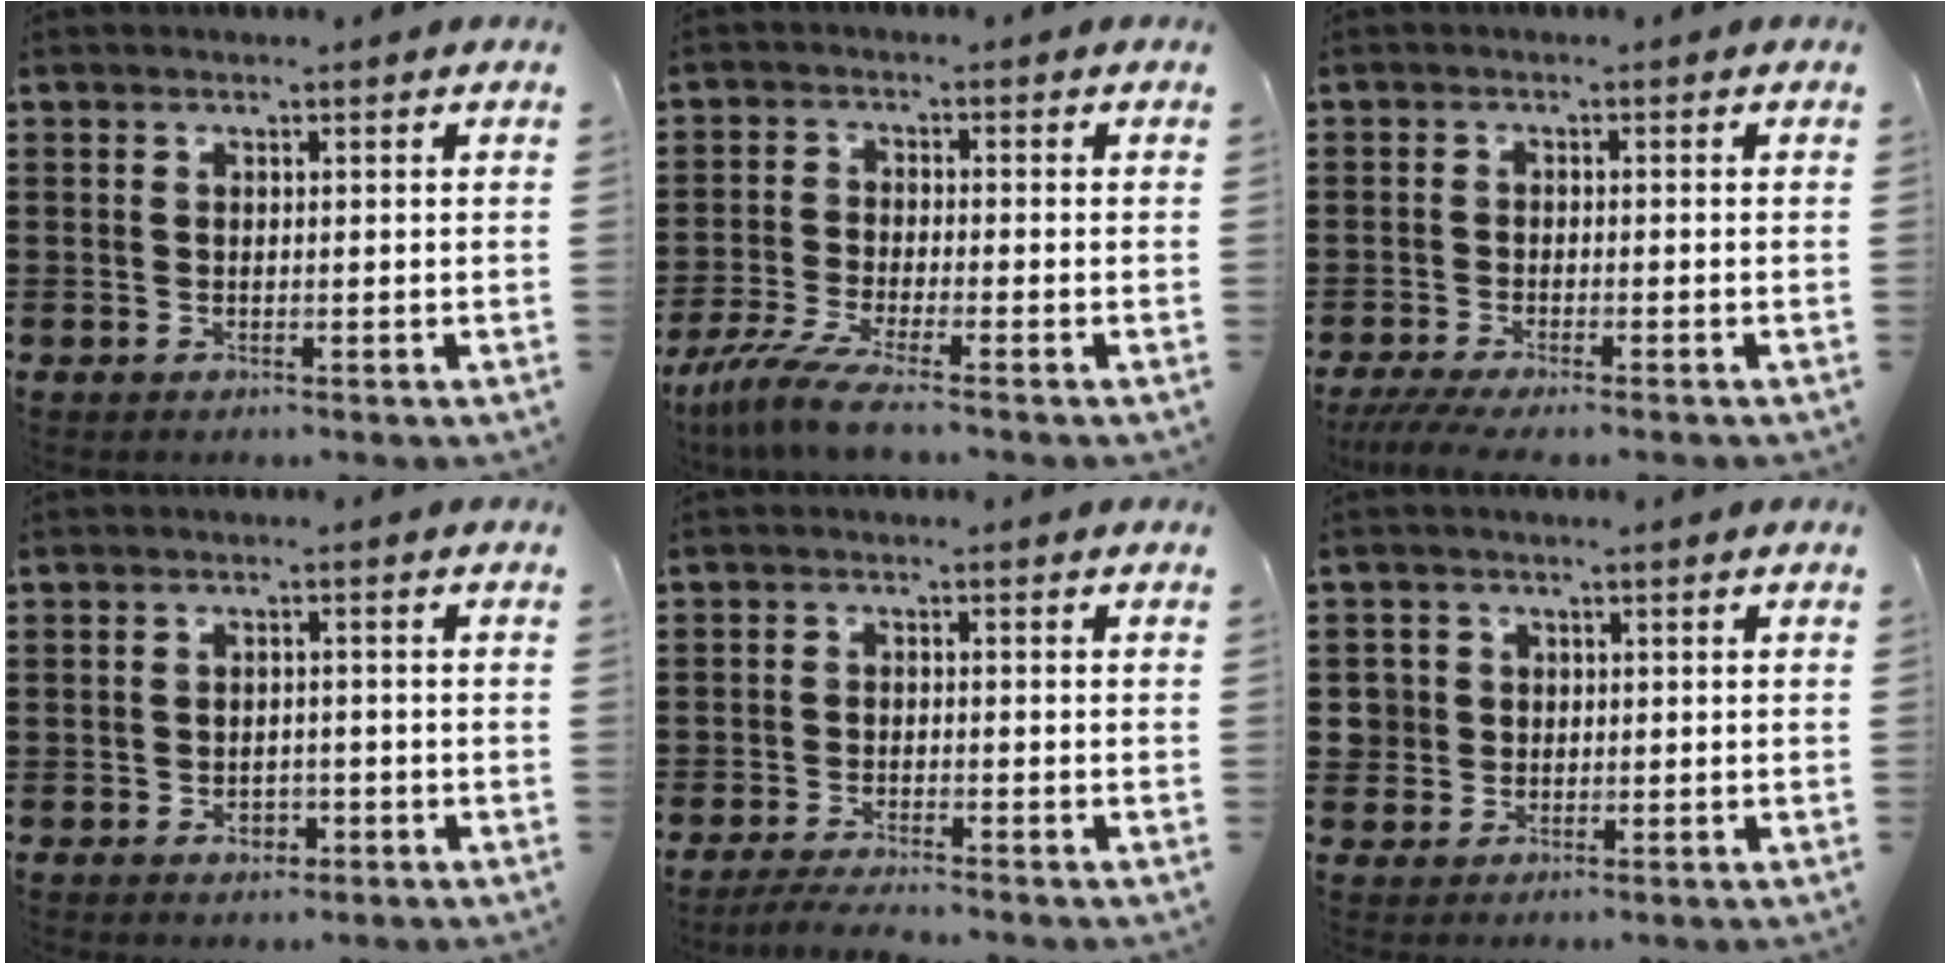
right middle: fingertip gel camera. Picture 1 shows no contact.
{"total": 5.6, "force": [-4.5, -0.1, 3.3], "torque": [-0.090, -0.026, -0.093]}
{"total": 2.6, "force": [-2.2, 0.0, 1.3], "torque": [-0.030, -0.005, -0.045]}
{"total": 2.3, "force": [-1.2, 1.4, 1.4], "torque": [-0.029, 0.001, -0.023]}
{"total": 2.7, "force": [-2.5, -0.1, 0.9], "torque": [-0.015, 0.001, -0.050]}
{"total": 3.5, "force": [0.2, 3.5, 0.6], "torque": [-0.038, 0.008, -0.001]}